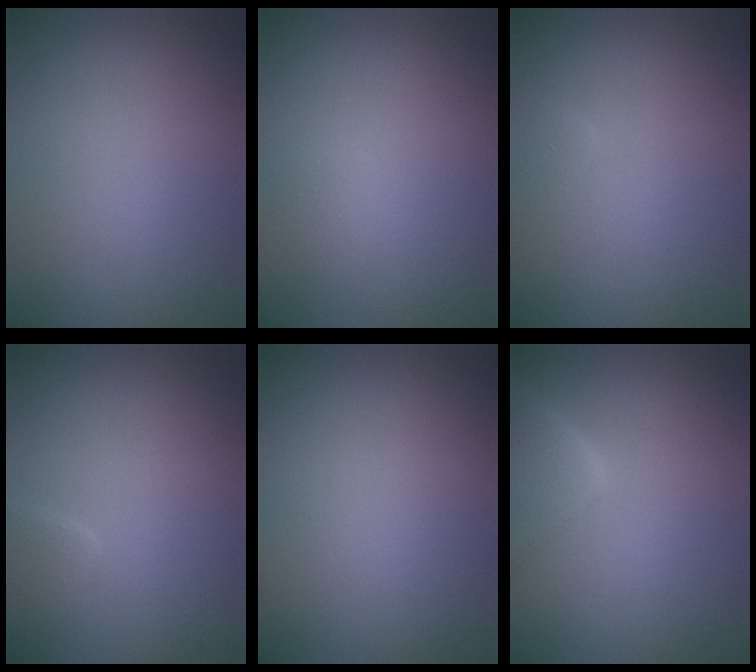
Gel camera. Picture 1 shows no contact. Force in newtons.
{"total": 1.0, "press": 1.0, "slide": 0.1}
{"total": 0.6, "press": 0.6, "slide": 0.0}
{"total": 1.7, "press": 1.7, "slide": 0.1}
{"total": 0.0}
{"total": 4.5, "press": 4.5, "slide": 0.3}